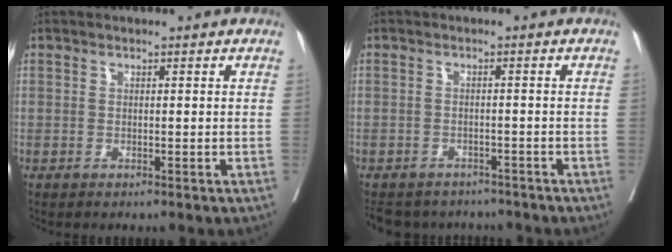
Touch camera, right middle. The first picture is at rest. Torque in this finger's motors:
{"motor_torque": [0.05, -0.18, 0.01, 0.01]}